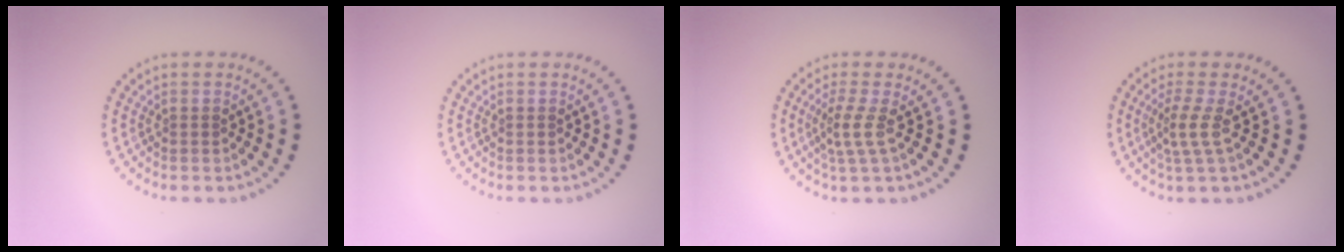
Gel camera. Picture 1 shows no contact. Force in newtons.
{"total": 0.0}
{"total": 2.3, "press": 1.6, "slide": 1.7}
{"total": 2.3, "press": 1.5, "slide": 1.7}